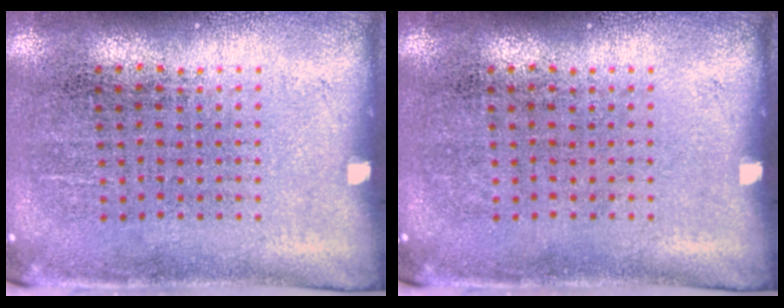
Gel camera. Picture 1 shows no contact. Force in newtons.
{"total": 0.0}